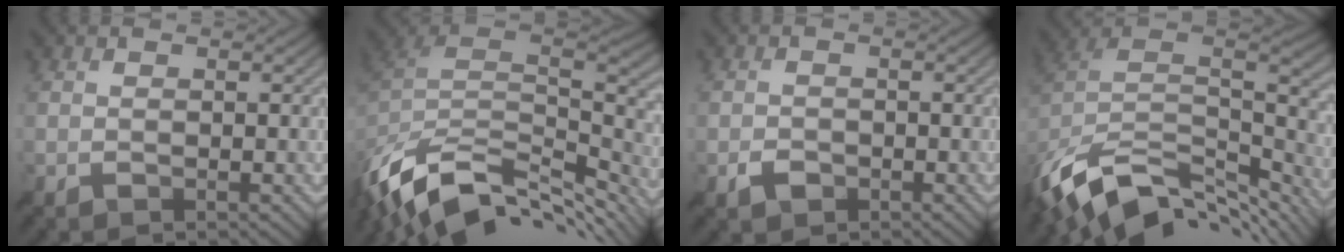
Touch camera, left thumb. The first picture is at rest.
{"total": 14.5, "force": [-8.3, 7.9, 8.9], "torque": [-0.231, -0.019, -0.132]}
{"total": 1.5, "force": [-0.9, 1.2, 0.4], "torque": [-0.010, -0.002, -0.016]}
{"total": 13.3, "force": [-7.1, 7.3, 8.5], "torque": [-0.199, -0.025, -0.107]}